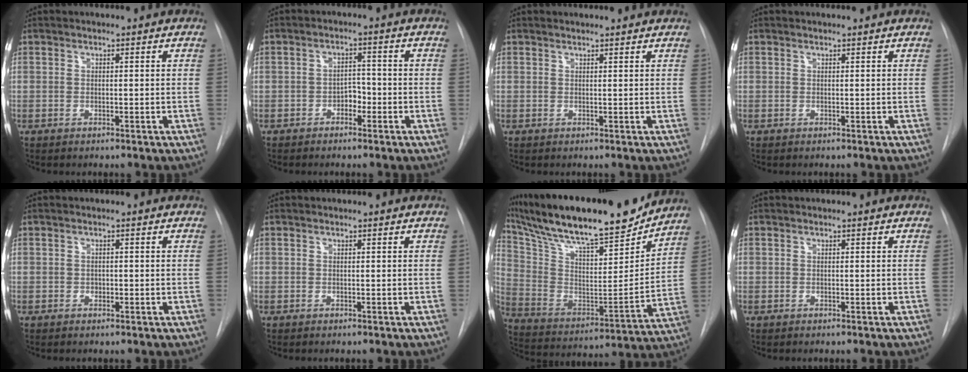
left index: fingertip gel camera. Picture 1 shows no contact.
{"total": 3.2, "force": [-2.4, 1.5, 1.4], "torque": [-0.014, 0.003, -0.038]}
{"total": 2.4, "force": [2.3, 0.1, 0.7], "torque": [-0.012, 0.011, 0.022]}
{"total": 0.0}
{"total": 1.3, "force": [-1.2, 0.5, 0.2], "torque": [0.002, -0.003, -0.018]}
{"total": 0.0}
{"total": 25.7, "force": [21.5, 4.8, 13.1], "torque": [-0.246, -0.014, 0.341]}
{"total": 0.0}